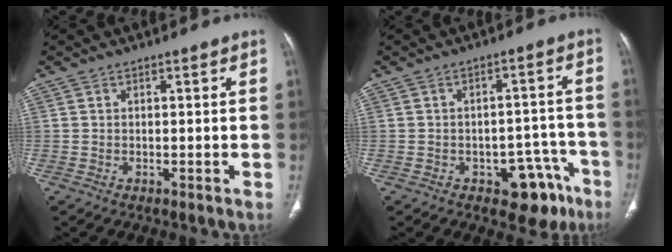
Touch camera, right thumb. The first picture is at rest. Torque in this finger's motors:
{"motor_torque": [1.36, 1.11, 0.32, -0.56, 0.01]}